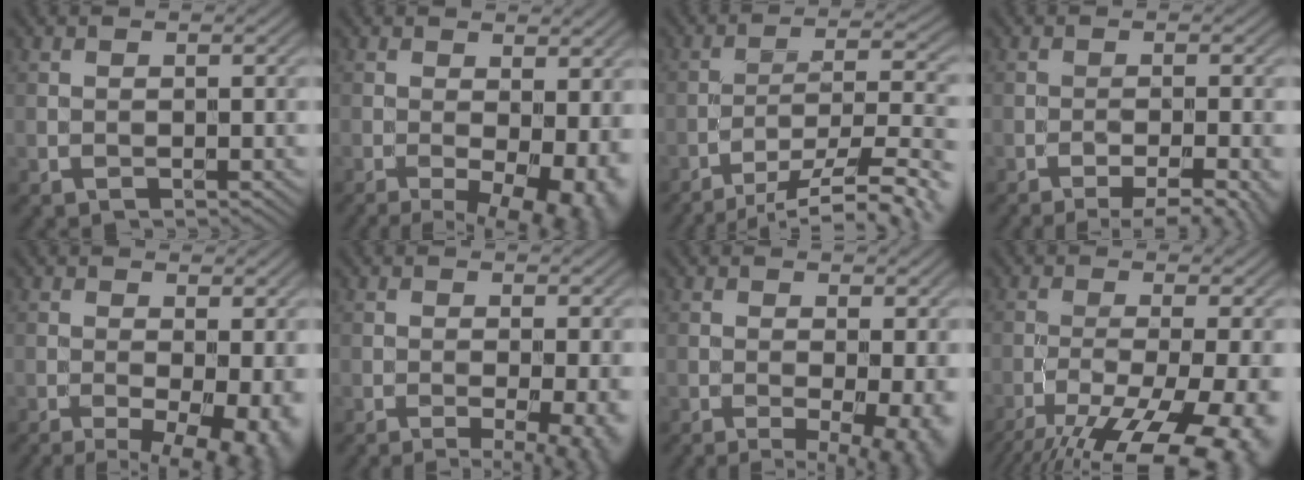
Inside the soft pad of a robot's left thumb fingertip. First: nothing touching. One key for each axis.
{"total": 11.3, "fx": -2.9, "fy": 4.8, "fz": 9.8, "tx": -0.131, "ty": -0.013, "tz": -0.025}
{"total": 14.5, "fx": -11.1, "fy": 3.3, "fz": 8.7, "tx": -0.121, "ty": 0.001, "tz": -0.140}
{"total": 6.7, "fx": -3.7, "fy": 1.5, "fz": 5.3, "tx": -0.066, "ty": -0.001, "tz": -0.043}
{"total": 10.4, "fx": -3.1, "fy": 3.9, "fz": 9.2, "tx": -0.130, "ty": -0.010, "tz": -0.034}
{"total": 7.0, "fx": -2.0, "fy": 1.8, "fz": 6.4, "tx": -0.082, "ty": -0.009, "tz": -0.019}
{"total": 7.6, "fx": -1.8, "fy": 2.3, "fz": 7.1, "tx": -0.089, "ty": -0.003, "tz": -0.018}
{"total": 15.1, "fx": -8.7, "fy": 4.4, "fz": 11.6, "tx": -0.189, "ty": -0.033, "tz": -0.114}